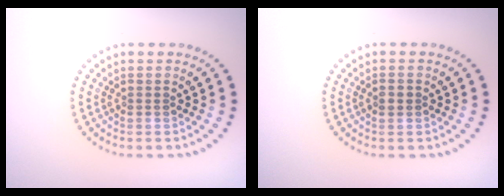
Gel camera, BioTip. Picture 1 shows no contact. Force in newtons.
{"total": 1.3, "press": 1.3, "slide": 0.1}